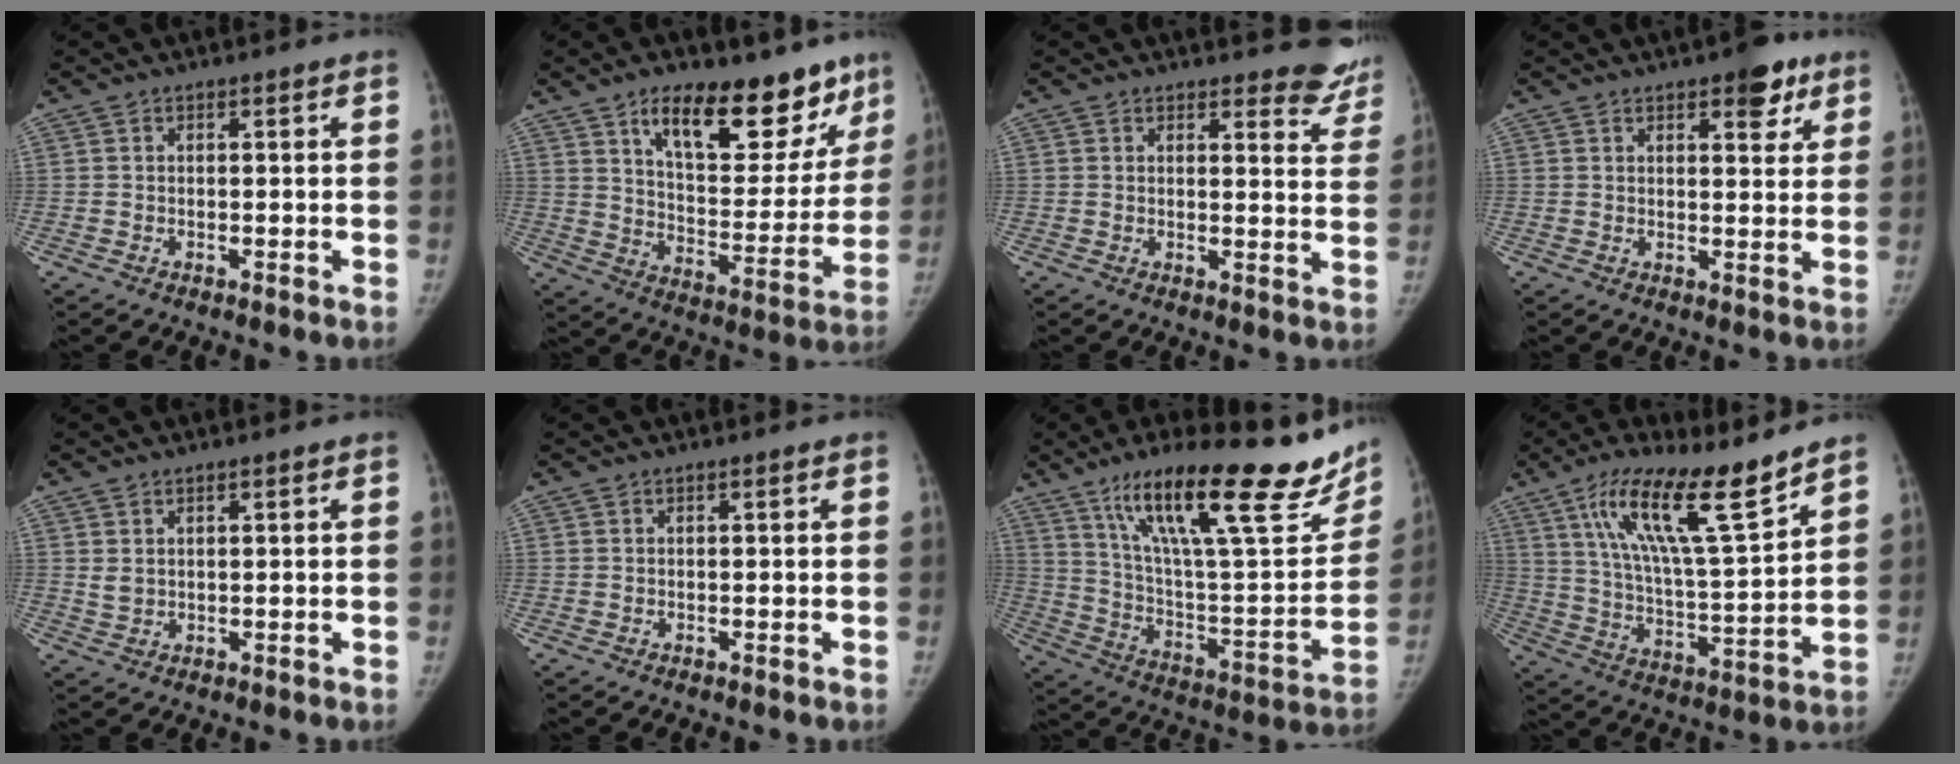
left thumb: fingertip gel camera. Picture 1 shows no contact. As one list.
[{"total": 21.3, "force": [13.9, 9.6, 13.0], "torque": [-0.124, -0.072, 0.212]}, {"total": 8.5, "force": [8.0, 2.6, 0.8], "torque": [0.037, -0.061, 0.064]}, {"total": 6.8, "force": [3.9, 3.0, 4.7], "torque": [-0.034, -0.015, 0.044]}, {"total": 1.9, "force": [1.2, 1.0, 1.2], "torque": [-0.018, -0.007, 0.030]}, {"total": 0.0}, {"total": 32.4, "force": [20.2, 8.8, 23.7], "torque": [-0.325, -0.057, 0.322]}, {"total": 17.9, "force": [11.9, 3.2, 13.1], "torque": [-0.210, -0.064, 0.214]}]